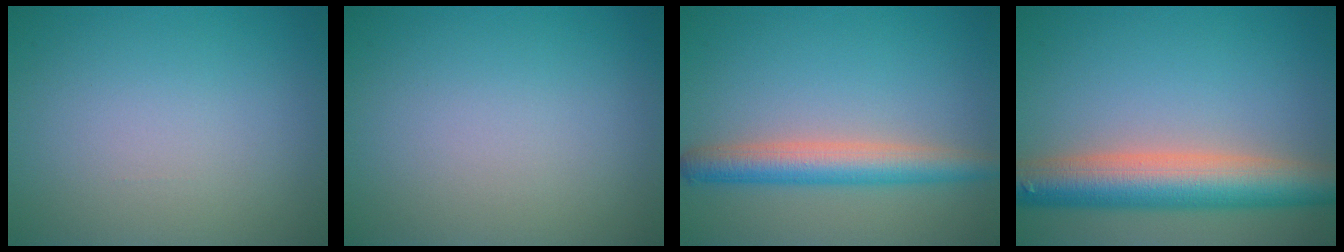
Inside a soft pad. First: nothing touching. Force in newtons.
{"total": 0.0}
{"total": 4.4, "press": 4.4, "slide": 0.2}
{"total": 8.2, "press": 8.1, "slide": 0.3}